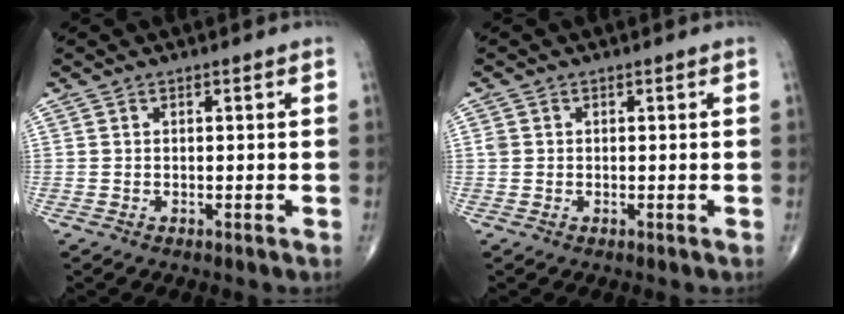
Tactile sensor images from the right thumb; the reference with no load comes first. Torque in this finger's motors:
{"motor_torque": [0.21, 0.55, 0.22, 0.10, -0.03]}